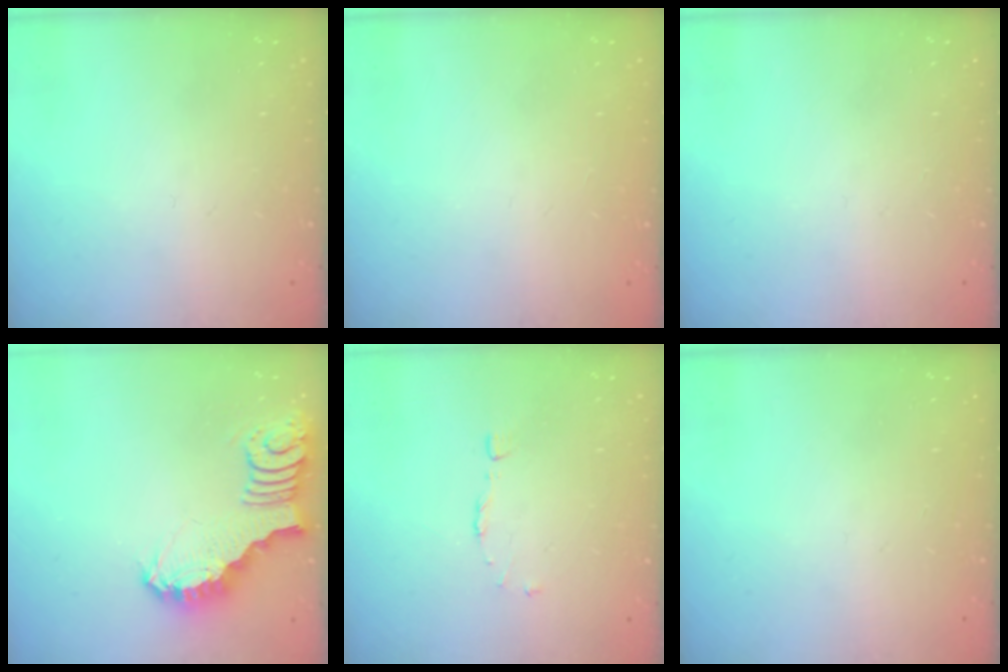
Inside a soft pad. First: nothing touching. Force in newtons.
{"total": 1.6, "press": 1.5, "slide": 0.2}
{"total": 0.0}
{"total": 3.1, "press": 3.1, "slide": 0.5}
{"total": 4.0, "press": 3.9, "slide": 0.4}
{"total": 0.0}